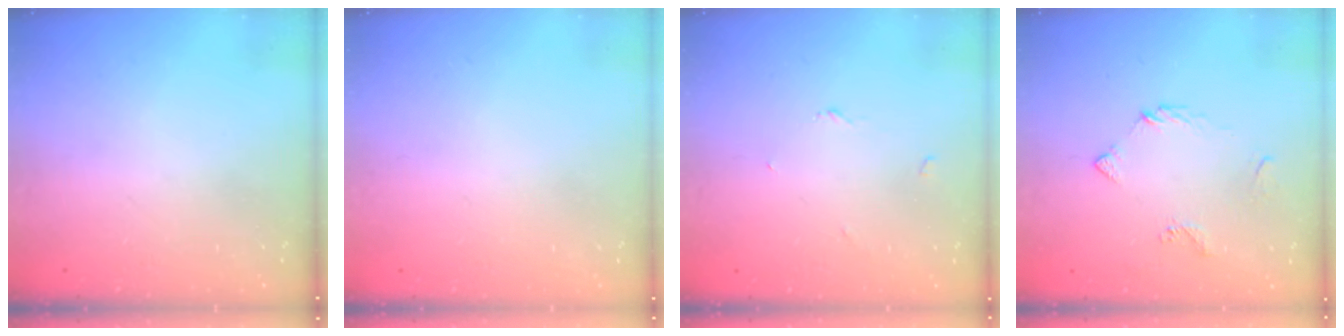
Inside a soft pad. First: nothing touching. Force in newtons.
{"total": 2.0, "press": 2.0, "slide": 0.1}
{"total": 2.7, "press": 2.7, "slide": 0.3}
{"total": 4.4, "press": 4.3, "slide": 0.7}